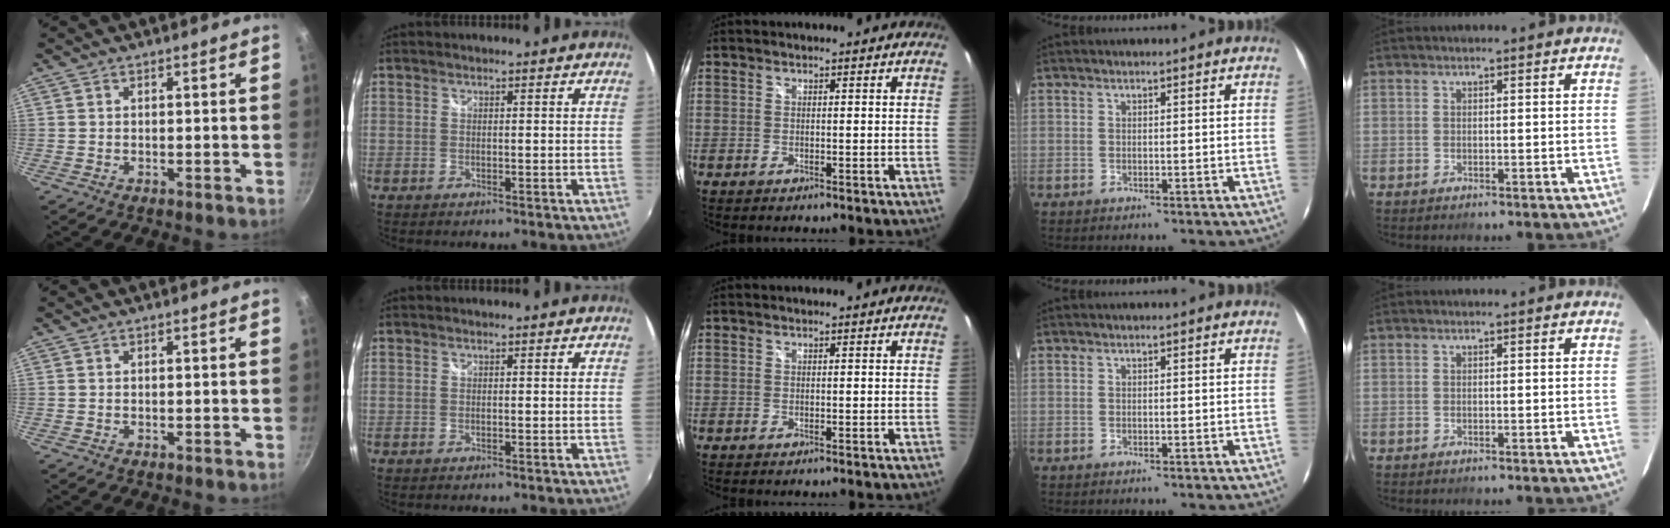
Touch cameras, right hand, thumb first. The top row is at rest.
{}